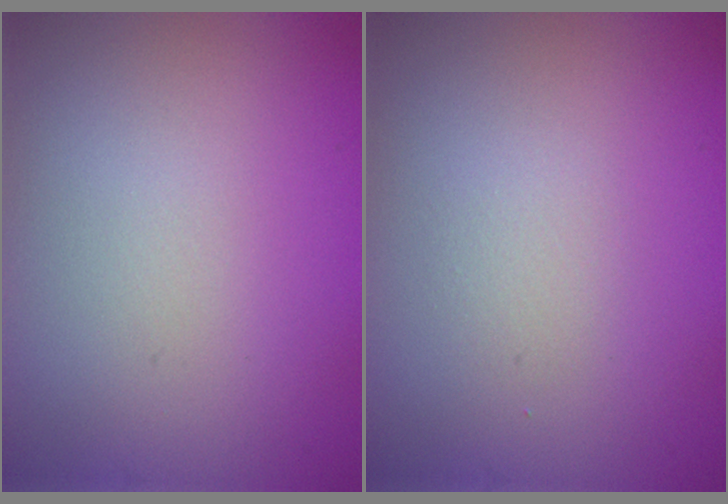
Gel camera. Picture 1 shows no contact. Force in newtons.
{"total": 0.8, "press": 0.8, "slide": 0.0}